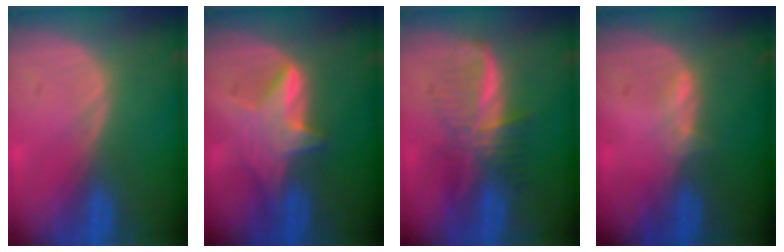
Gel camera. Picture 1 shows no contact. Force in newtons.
{"total": 5.8, "press": 5.6, "slide": 1.5}
{"total": 6.2, "press": 6.2, "slide": 0.4}
{"total": 1.6, "press": 1.5, "slide": 0.6}